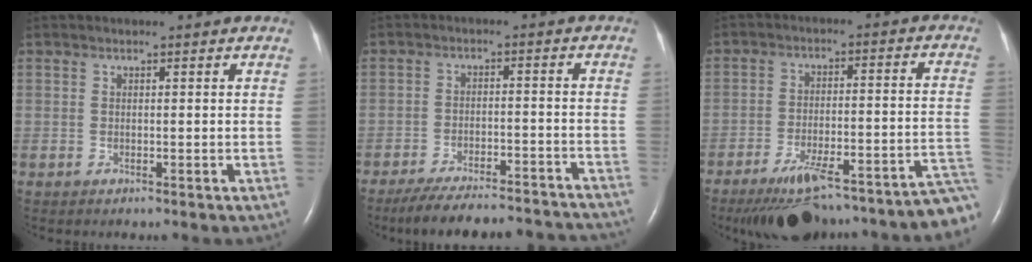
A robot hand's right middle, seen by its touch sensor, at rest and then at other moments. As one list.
[{"total": 18.8, "force": [-17.4, 3.0, 6.4], "torque": [-0.092, -0.005, -0.232]}, {"total": 21.5, "force": [-18.2, 2.7, 11.1], "torque": [-0.077, 0.025, -0.251]}]